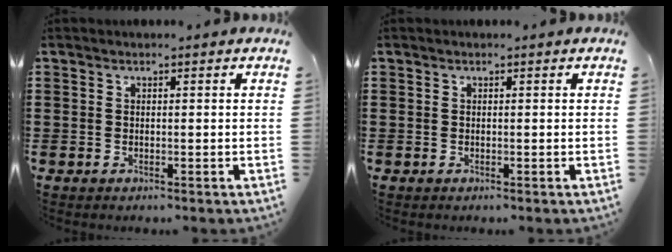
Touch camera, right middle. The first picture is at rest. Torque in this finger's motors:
{"motor_torque": [0.00, 0.00, 0.00, 0.00]}